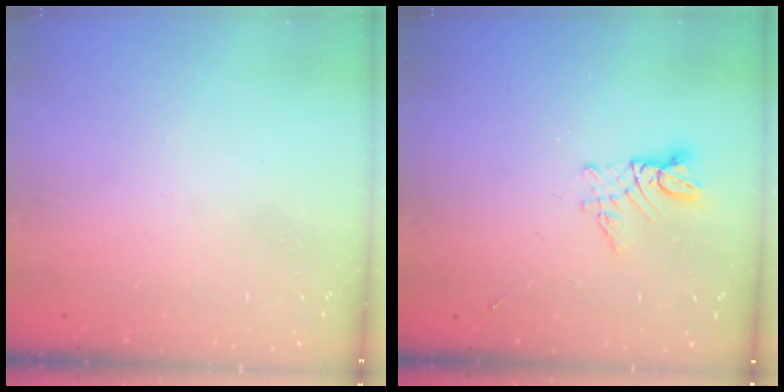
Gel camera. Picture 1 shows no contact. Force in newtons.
{"total": 3.6, "press": 3.6, "slide": 0.4}